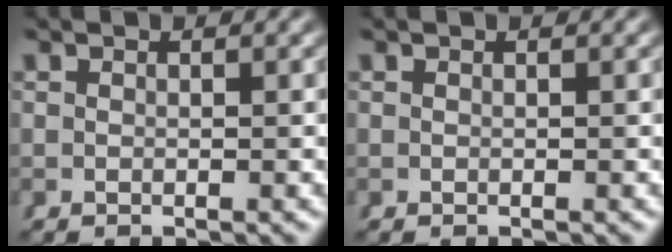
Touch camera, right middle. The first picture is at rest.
{"total": 0.0}